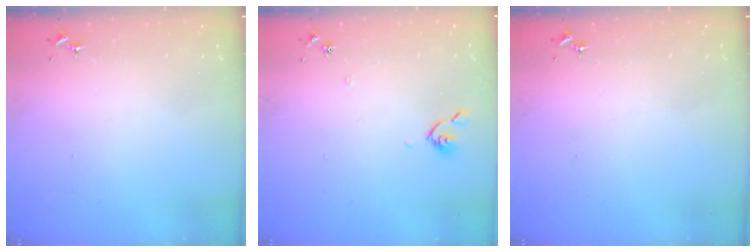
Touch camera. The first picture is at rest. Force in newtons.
{"total": 5.9, "press": 5.9, "slide": 0.7}
{"total": 0.0}